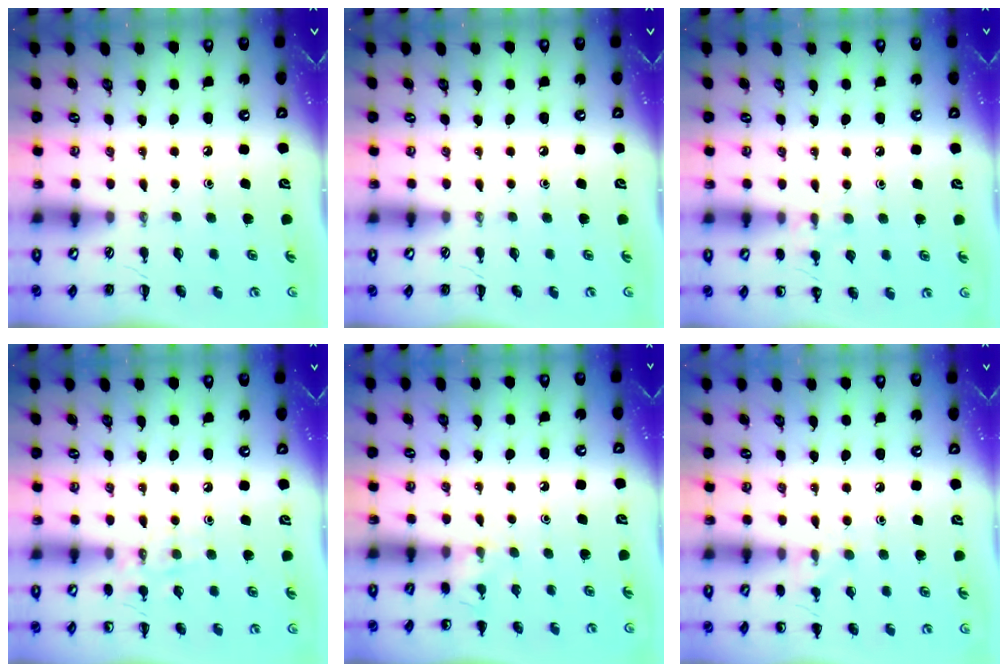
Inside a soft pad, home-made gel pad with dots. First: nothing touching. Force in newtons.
{"total": 0.0}
{"total": 5.7, "press": 5.4, "slide": 1.7}
{"total": 7.7, "press": 7.6, "slide": 1.5}
{"total": 4.2, "press": 3.9, "slide": 1.4}
{"total": 7.7, "press": 7.3, "slide": 2.2}